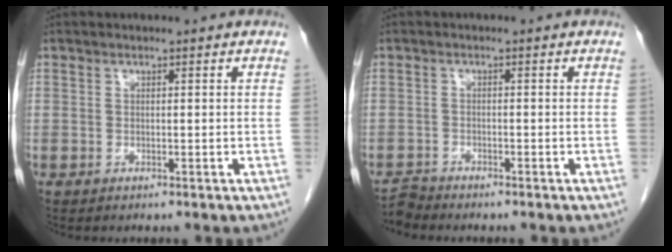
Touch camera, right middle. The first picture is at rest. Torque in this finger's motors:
{"motor_torque": [-0.08, 0.10, -0.06, -0.02]}